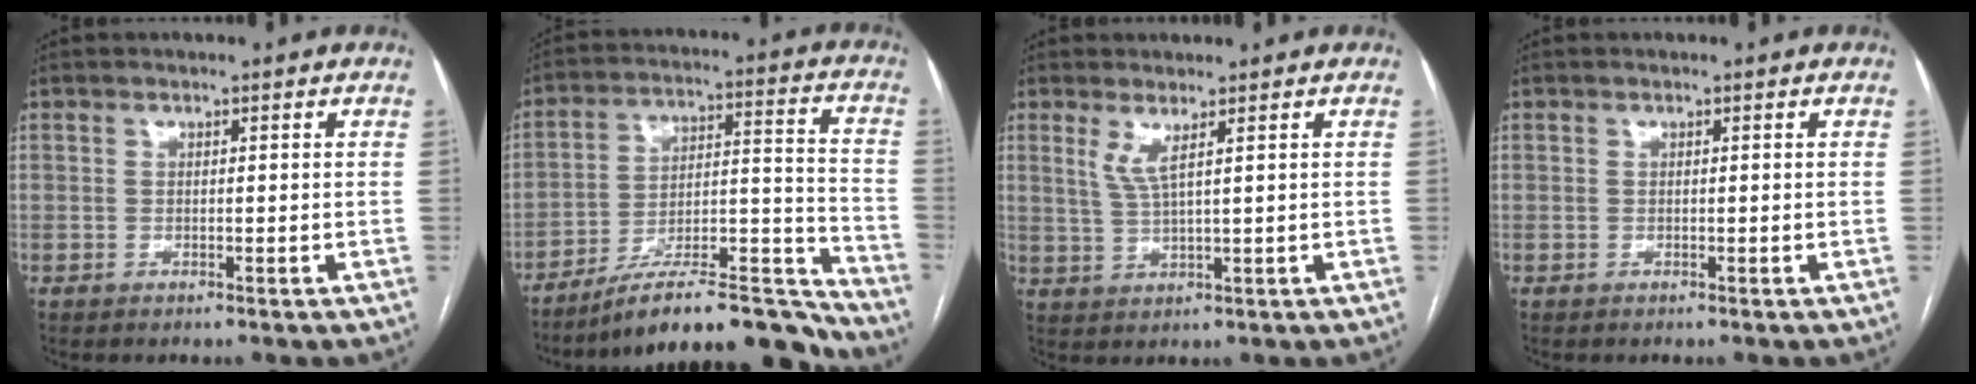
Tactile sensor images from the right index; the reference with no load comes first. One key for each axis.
{"total": 19.4, "fx": -17.5, "fy": 2.4, "fz": 8.1, "tx": -0.090, "ty": 0.044, "tz": -0.278}
{"total": 3.2, "fx": 1.6, "fy": -0.1, "fz": 2.8, "tx": -0.066, "ty": -0.005, "tz": 0.038}
{"total": 0.0}